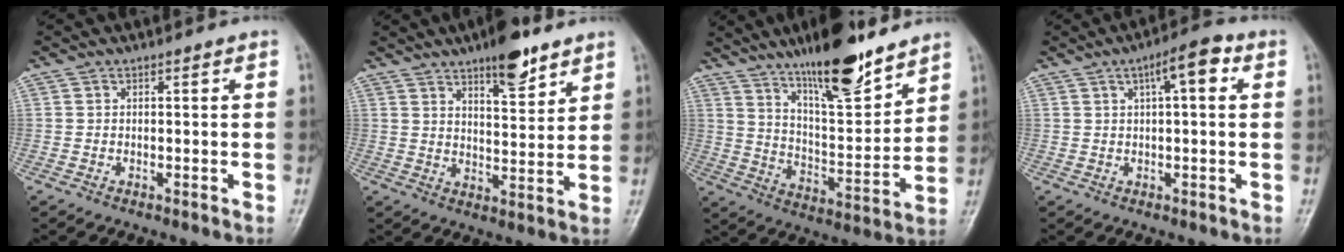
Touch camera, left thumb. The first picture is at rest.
{"total": 9.4, "force": [6.5, 3.0, 6.1], "torque": [-0.072, -0.042, 0.100]}
{"total": 17.5, "force": [12.7, 4.6, 11.1], "torque": [-0.150, -0.080, 0.217]}
{"total": 6.5, "force": [2.3, 2.1, 5.8], "torque": [-0.083, 0.015, 0.029]}